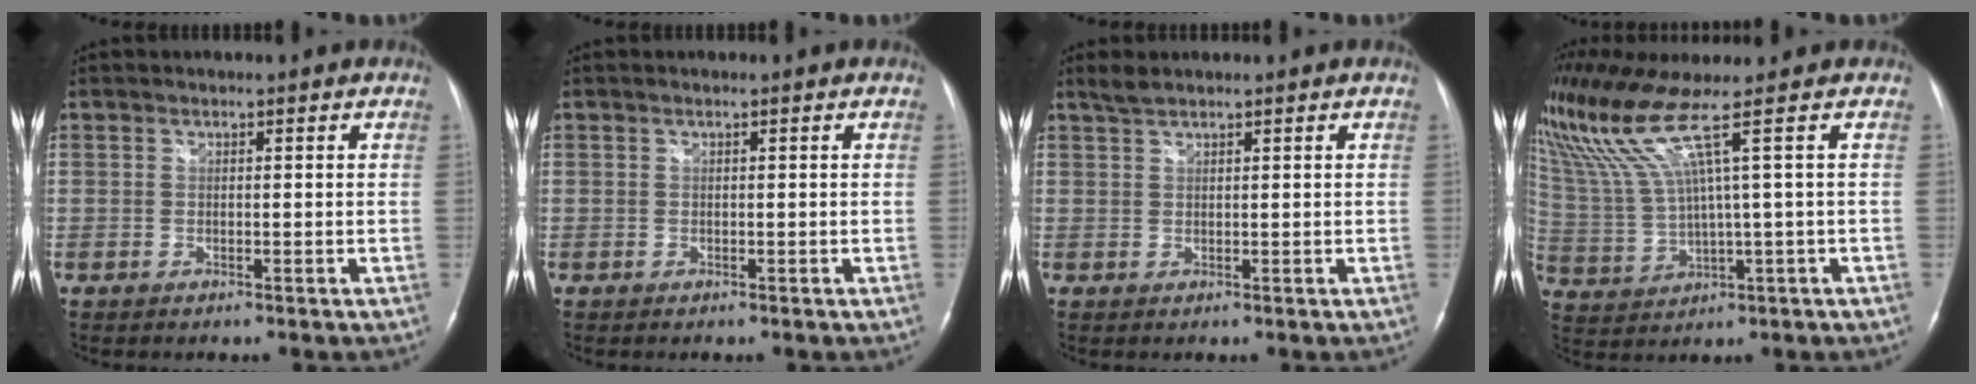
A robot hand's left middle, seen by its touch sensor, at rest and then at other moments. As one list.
[{"total": 0.0}, {"total": 1.7, "force": [1.5, 0.2, 0.7], "torque": [-0.020, 0.008, 0.034]}, {"total": 9.0, "force": [5.7, -2.5, 6.5], "torque": [-0.147, 0.005, 0.130]}]